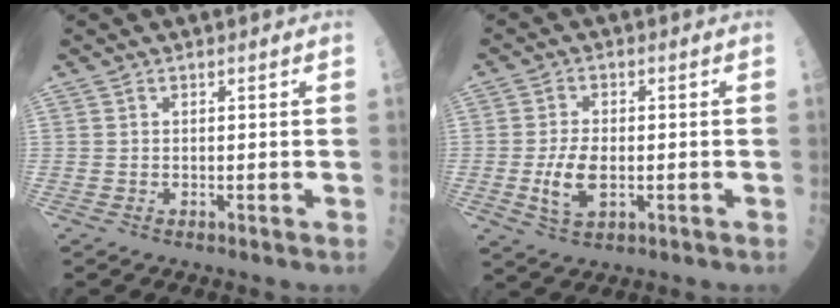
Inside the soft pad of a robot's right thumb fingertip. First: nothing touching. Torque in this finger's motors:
{"motor_torque": [-0.11, 0.11, 0.42, 0.27, 0.07]}